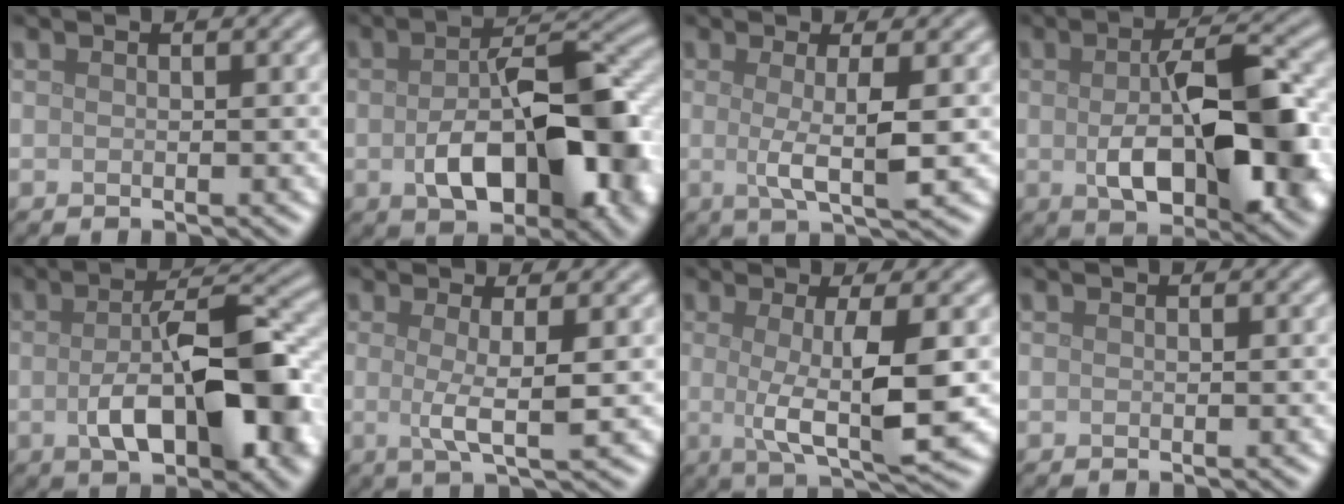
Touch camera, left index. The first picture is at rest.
{"total": 10.5, "force": [-2.2, 5.4, 8.7], "torque": [-0.143, -0.005, -0.034]}
{"total": 3.7, "force": [0.1, 0.7, 3.7], "torque": [-0.063, -0.006, 0.000]}
{"total": 10.8, "force": [-0.9, 4.8, 9.6], "torque": [-0.160, -0.008, -0.011]}
{"total": 10.4, "force": [-1.9, 4.5, 9.2], "torque": [-0.158, -0.006, -0.030]}
{"total": 3.1, "force": [0.2, 0.6, 3.0], "torque": [-0.053, -0.006, -0.001]}
{"total": 6.0, "force": [0.1, 1.2, 5.9], "torque": [-0.099, -0.008, 0.002]}
{"total": 0.0}